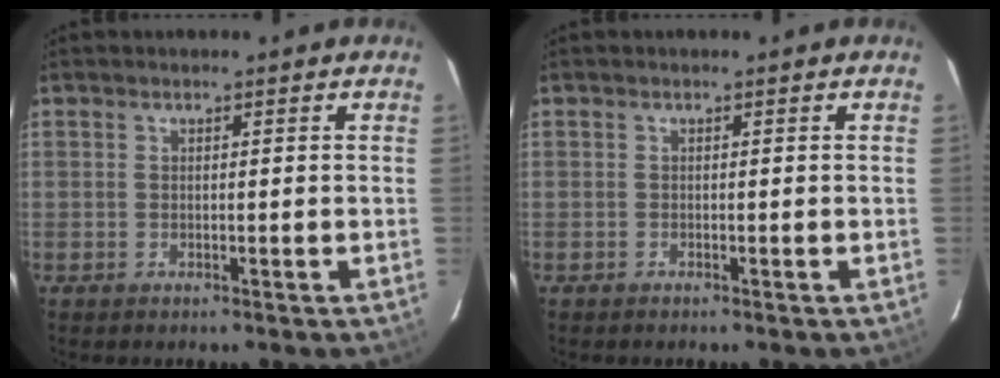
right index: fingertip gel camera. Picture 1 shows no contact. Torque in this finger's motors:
{"motor_torque": [-0.03, -0.05, -0.03, -0.04]}